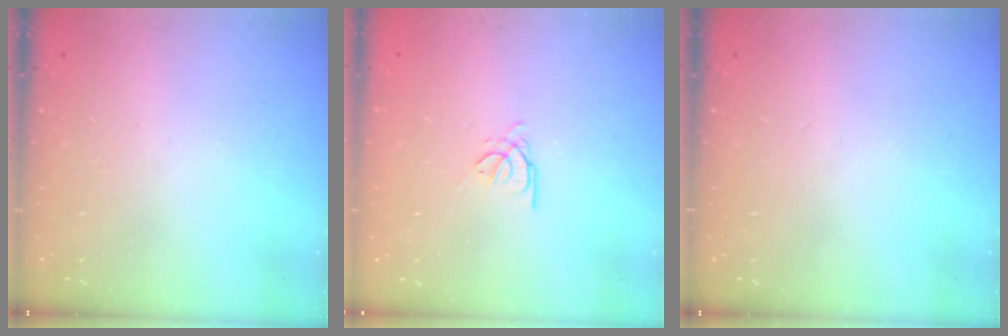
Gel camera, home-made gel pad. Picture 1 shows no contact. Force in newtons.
{"total": 0.7, "press": 0.6, "slide": 0.3}
{"total": 0.0}